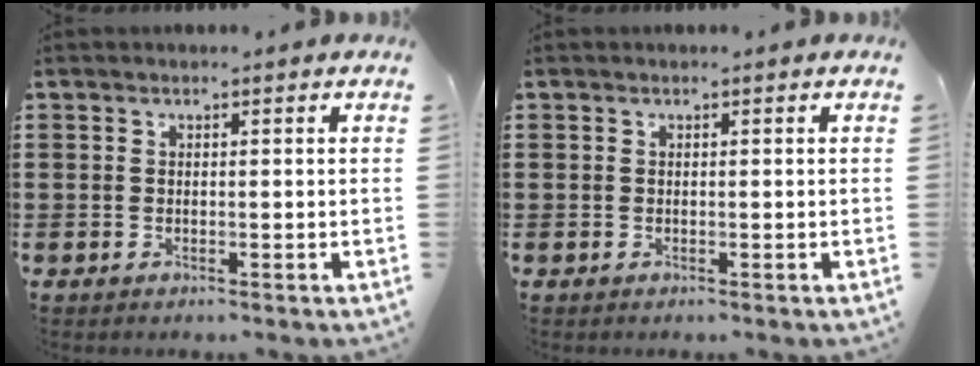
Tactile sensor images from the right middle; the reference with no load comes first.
{"total": 0.0}